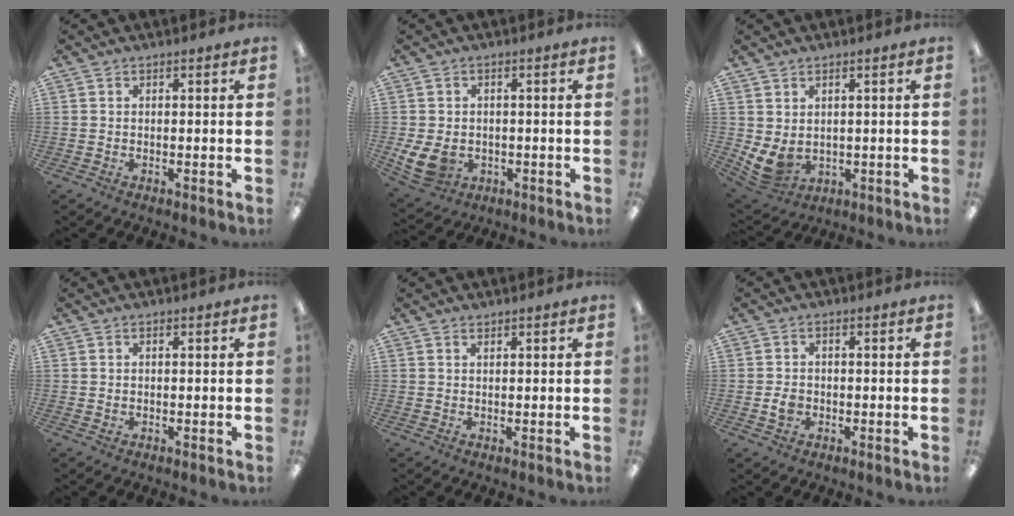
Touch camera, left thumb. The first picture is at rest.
{"total": 7.0, "force": [-1.5, 5.4, 4.1], "torque": [-0.100, 0.007, -0.023]}
{"total": 5.3, "force": [0.8, 4.1, 3.3], "torque": [-0.079, -0.011, 0.016]}
{"total": 0.5, "force": [0.2, 0.4, 0.2], "torque": [0.003, 0.001, 0.001]}
{"total": 0.8, "force": [0.7, 0.2, 0.2], "torque": [-0.003, -0.001, 0.014]}
{"total": 3.1, "force": [-0.6, 2.4, 1.8], "torque": [-0.031, 0.004, -0.011]}